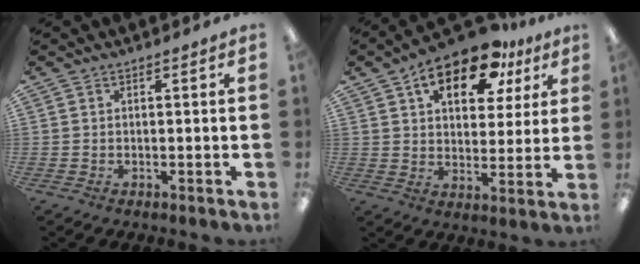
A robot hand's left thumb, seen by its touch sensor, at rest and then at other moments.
{"total": 14.7, "force": [9.0, 7.7, 8.7], "torque": [-0.125, -0.040, 0.153]}